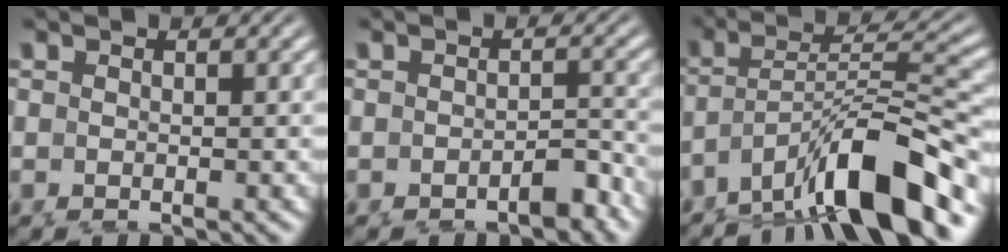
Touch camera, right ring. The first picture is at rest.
{"total": 1.8, "force": [-1.6, 0.1, 0.7], "torque": [-0.007, -0.001, -0.027]}
{"total": 8.2, "force": [-4.2, 2.2, 6.7], "torque": [-0.104, -0.017, -0.056]}